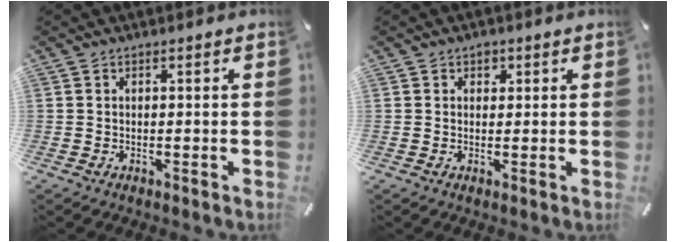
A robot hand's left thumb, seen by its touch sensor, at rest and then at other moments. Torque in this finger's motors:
{"motor_torque": [0.16, 0.07, 0.02, 0.00, -0.01]}